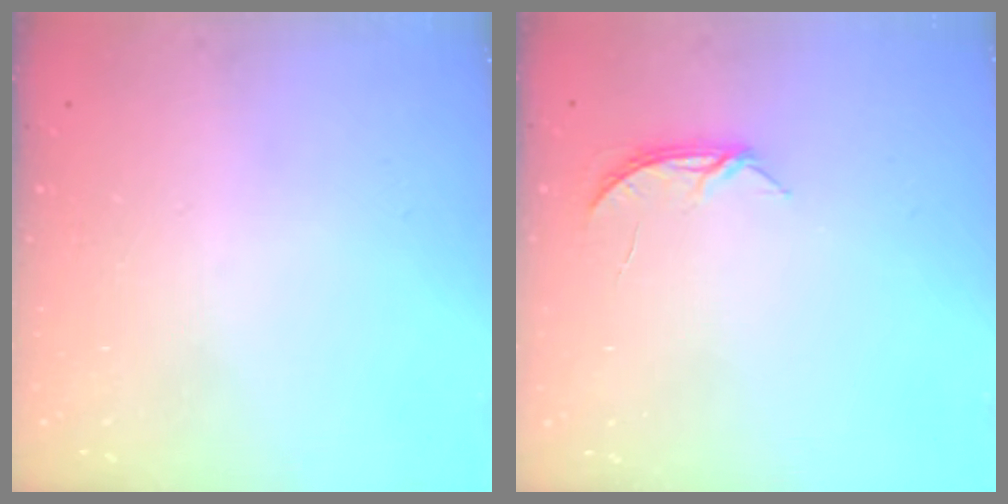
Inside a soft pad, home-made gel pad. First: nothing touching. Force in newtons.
{"total": 4.0, "press": 4.0, "slide": 0.4}